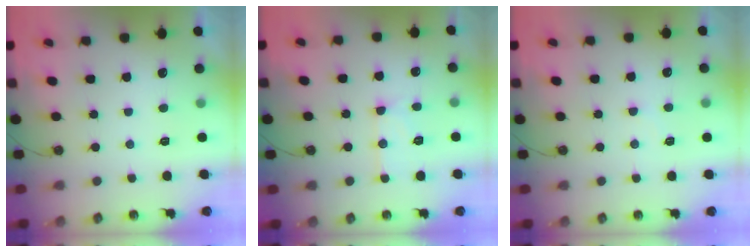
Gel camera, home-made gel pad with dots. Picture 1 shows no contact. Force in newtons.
{"total": 10.5, "press": 10.4, "slide": 0.9}
{"total": 6.0, "press": 5.9, "slide": 0.9}